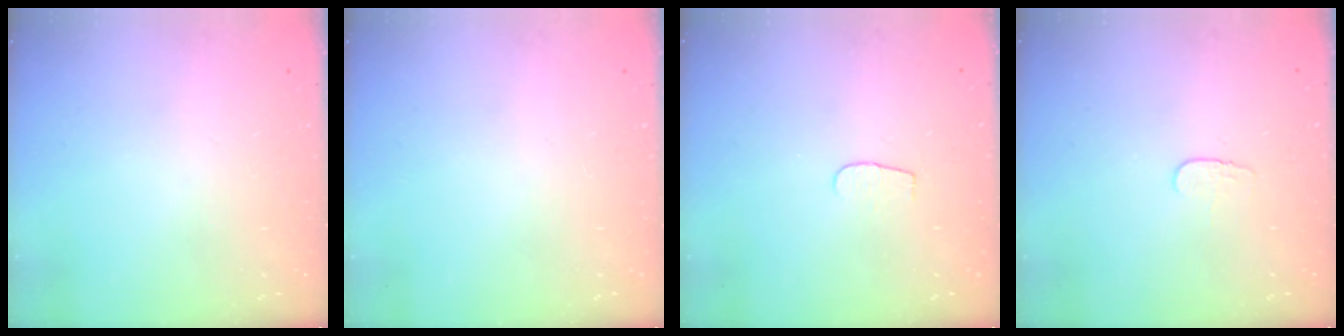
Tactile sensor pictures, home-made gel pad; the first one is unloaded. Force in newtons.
{"total": 0.0}
{"total": 3.2, "press": 3.2, "slide": 0.3}
{"total": 3.7, "press": 3.7, "slide": 0.4}